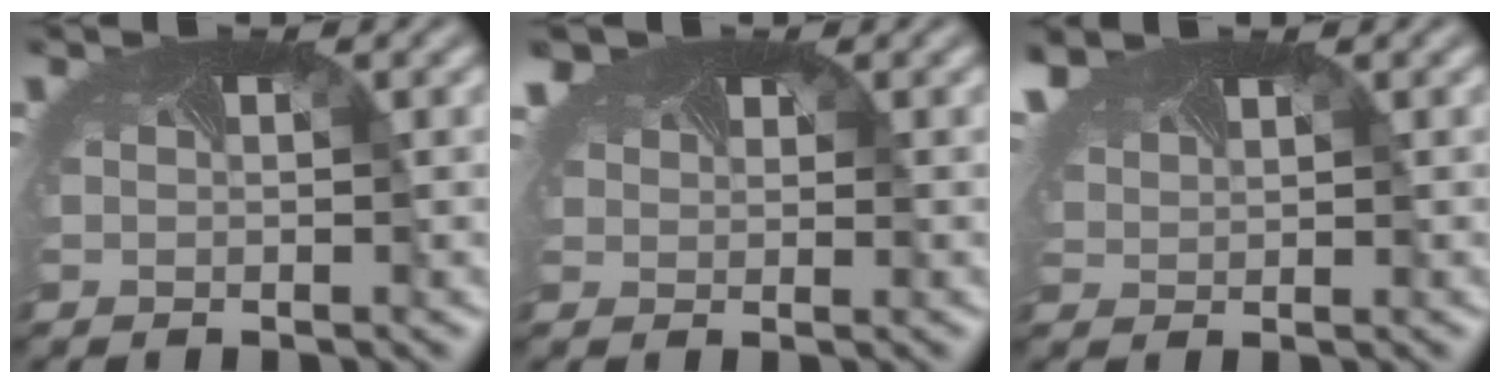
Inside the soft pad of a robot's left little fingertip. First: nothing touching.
{"total": 2.1, "force": [2.0, 0.5, -0.2], "torque": [-0.024, -0.006, 0.033]}
{"total": 3.4, "force": [2.6, 1.4, 1.8], "torque": [-0.066, 0.000, 0.054]}